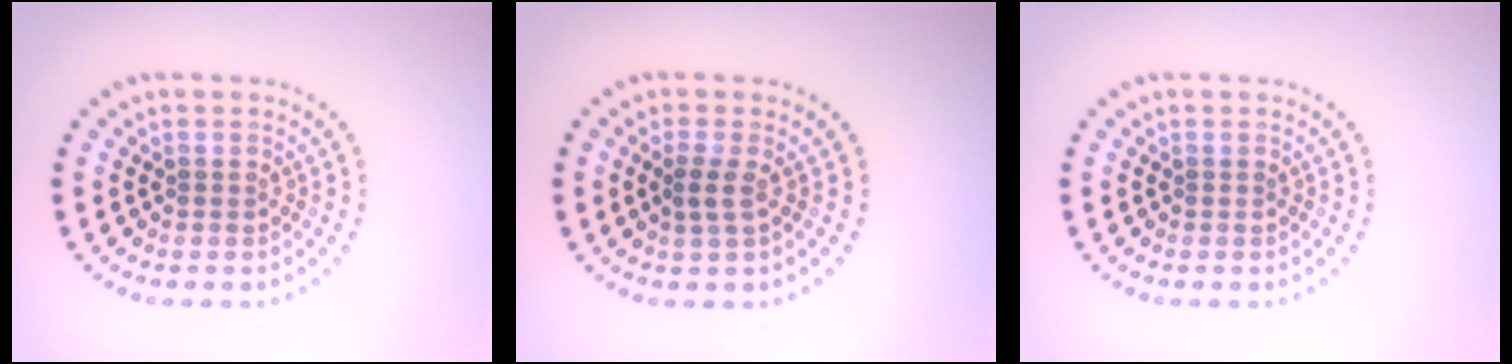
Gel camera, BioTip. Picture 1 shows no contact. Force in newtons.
{"total": 1.5, "press": 1.3, "slide": 0.7}
{"total": 0.0}